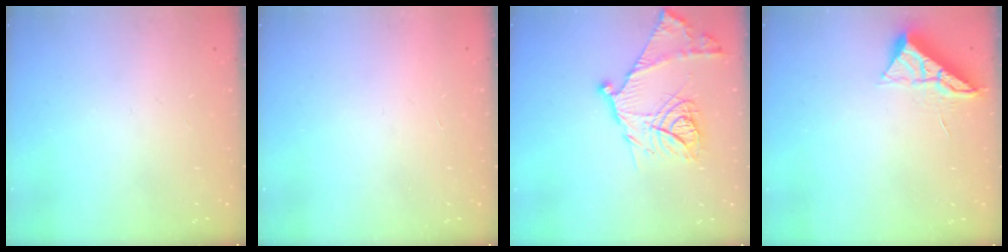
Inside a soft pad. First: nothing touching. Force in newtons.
{"total": 1.5, "press": 1.5, "slide": 0.1}
{"total": 18.1, "press": 18.0, "slide": 1.6}
{"total": 6.0, "press": 5.9, "slide": 0.6}